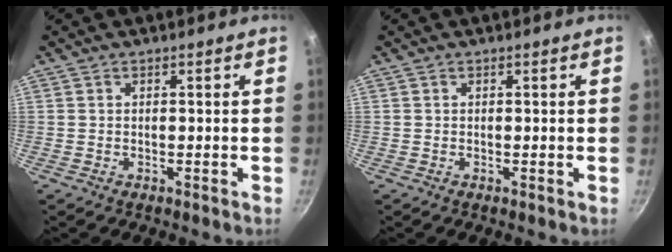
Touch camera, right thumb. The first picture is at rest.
{"total": 0.0}